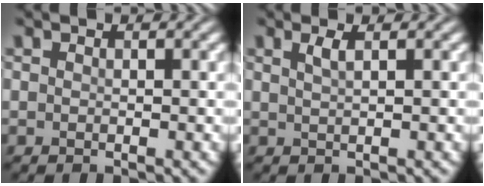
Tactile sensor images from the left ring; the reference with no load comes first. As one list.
[{"total": 1.3, "force": [0.7, 0.4, 1.1], "torque": [-0.016, 0.002, 0.010]}]